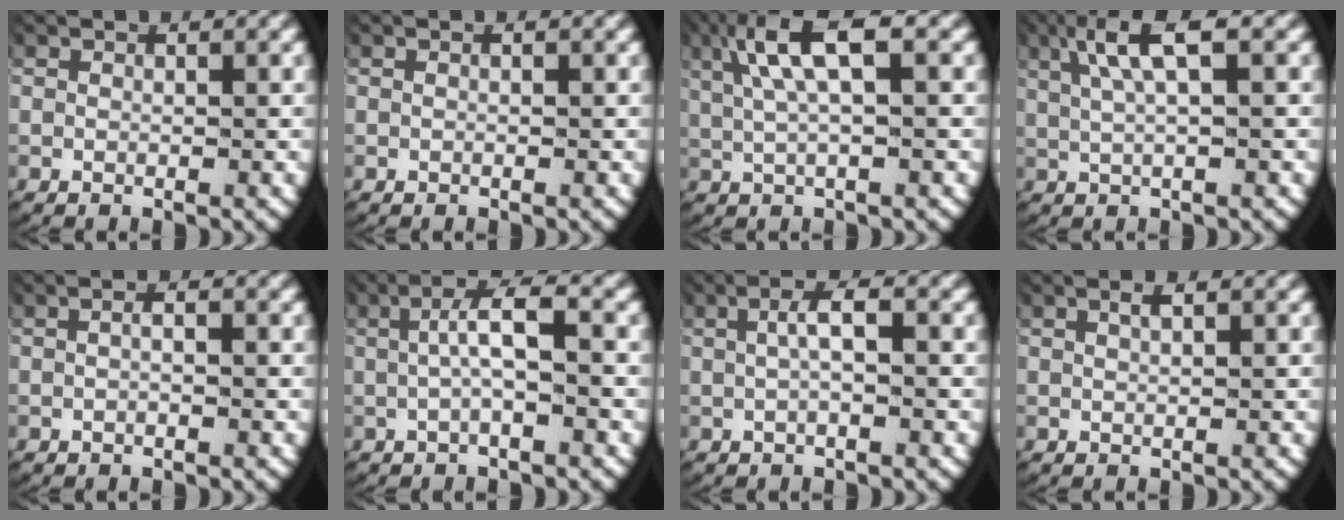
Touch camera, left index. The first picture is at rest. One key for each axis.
{"total": 0.0}
{"total": 6.8, "fx": 2.6, "fy": 2.4, "fz": 5.8, "tx": -0.110, "ty": 0.015, "tz": 0.040}
{"total": 5.9, "fx": 2.8, "fy": 1.6, "fz": 5.0, "tx": -0.089, "ty": 0.017, "tz": 0.042}
{"total": 0.9, "fx": -0.1, "fy": 0.2, "fz": 0.9, "tx": -0.018, "ty": 0.001, "tz": 0.000}
{"total": 3.6, "fx": 0.3, "fy": 0.8, "fz": 3.5, "tx": -0.059, "ty": 0.012, "tz": -0.001}
{"total": 2.5, "fx": 0.3, "fy": 0.6, "fz": 2.4, "tx": -0.043, "ty": 0.008, "tz": 0.005}
{"total": 0.9, "fx": 0.5, "fy": 0.0, "fz": 0.8, "tx": -0.019, "ty": 0.001, "tz": 0.012}